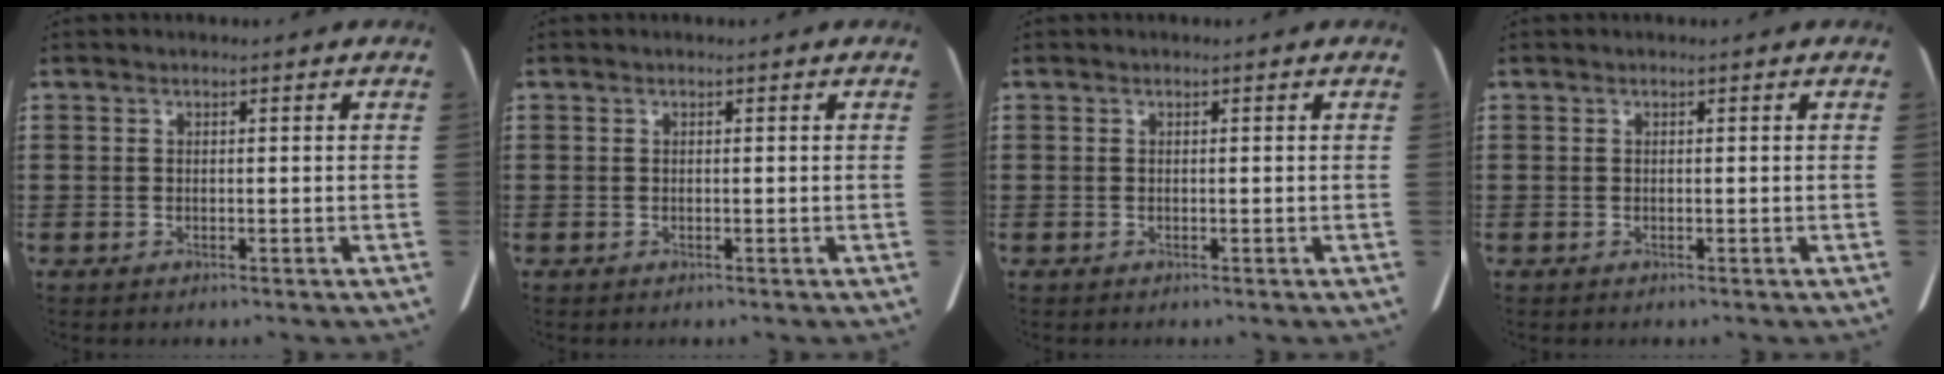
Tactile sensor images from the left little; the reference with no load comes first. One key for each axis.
{"total": 0.0}
{"total": 0.0}
{"total": 0.0}